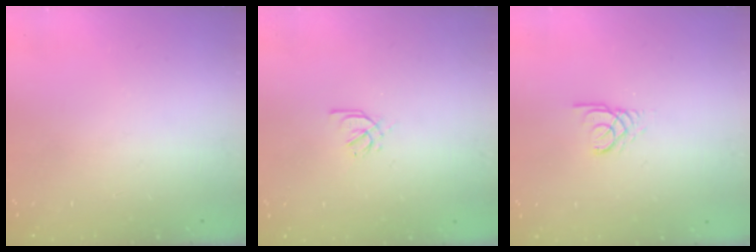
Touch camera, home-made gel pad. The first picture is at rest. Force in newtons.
{"total": 2.6, "press": 2.5, "slide": 0.7}
{"total": 2.4, "press": 2.4, "slide": 0.3}